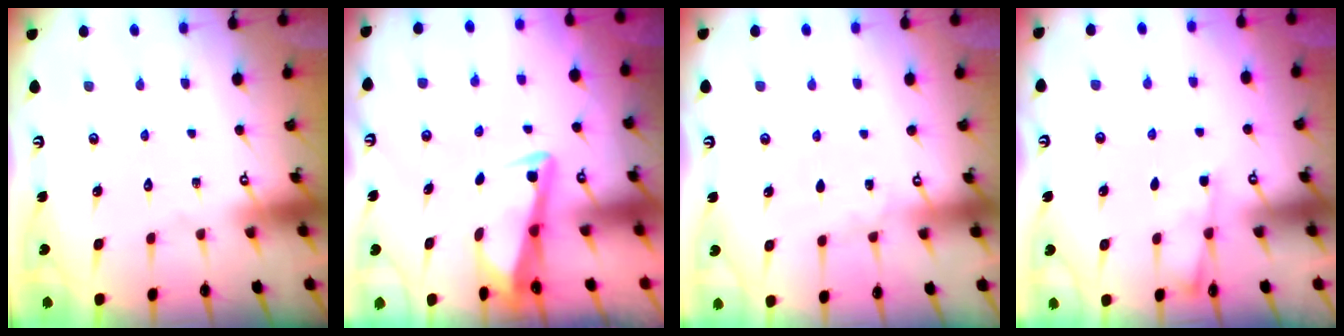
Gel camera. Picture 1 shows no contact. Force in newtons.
{"total": 3.5, "press": 3.5, "slide": 0.4}
{"total": 2.8, "press": 2.8, "slide": 0.4}
{"total": 2.3, "press": 2.3, "slide": 0.3}